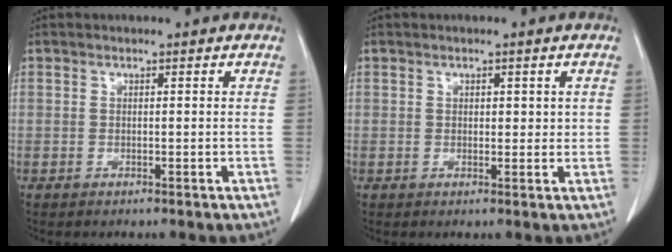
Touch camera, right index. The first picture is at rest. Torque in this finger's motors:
{"motor_torque": [-0.04, -0.01, -0.01, -0.01]}